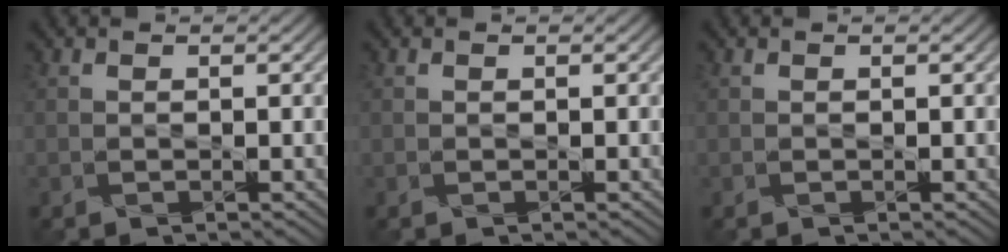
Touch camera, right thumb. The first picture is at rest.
{"total": 0.0}
{"total": 0.0}